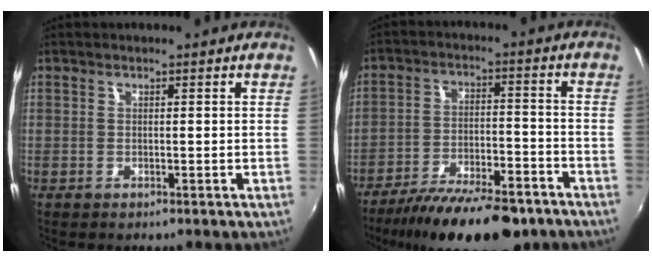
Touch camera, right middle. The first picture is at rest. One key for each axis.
{"total": 19.1, "fx": -14.8, "fy": 5.4, "fz": 10.8, "tx": -0.197, "ty": -0.036, "tz": -0.220}